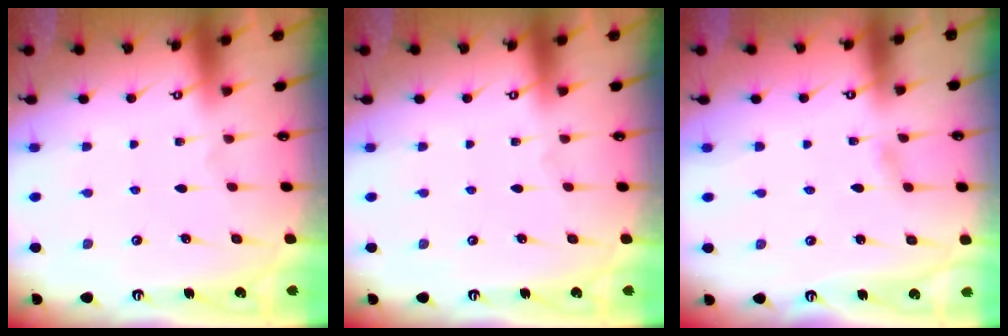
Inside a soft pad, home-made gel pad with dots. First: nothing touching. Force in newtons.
{"total": 0.0}
{"total": 1.8, "press": 1.8, "slide": 0.2}